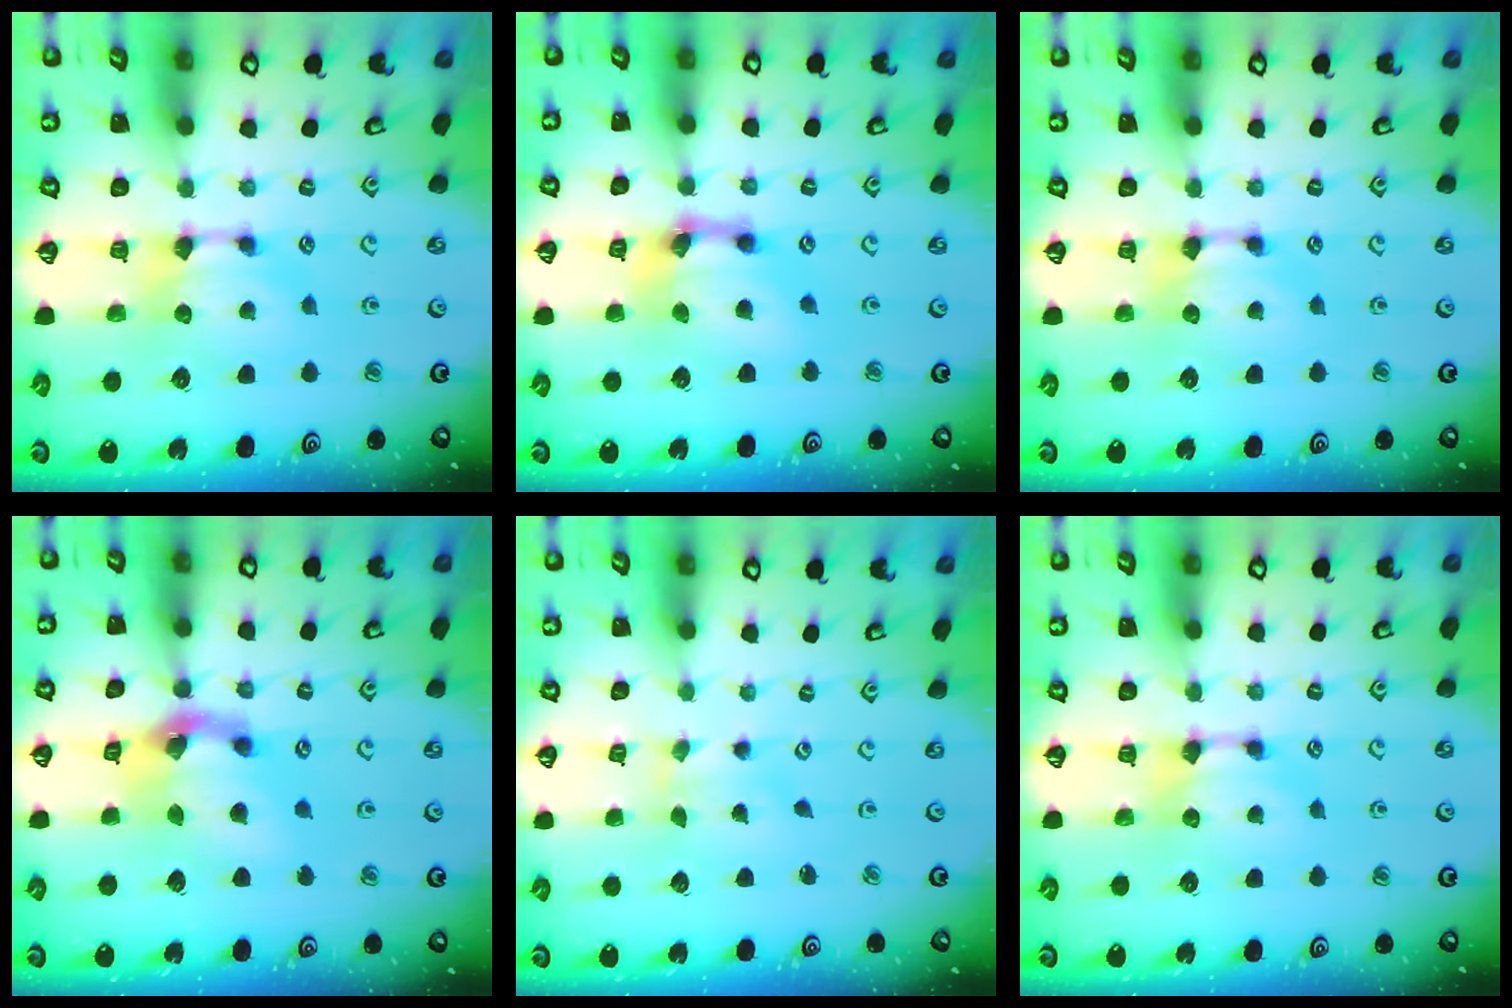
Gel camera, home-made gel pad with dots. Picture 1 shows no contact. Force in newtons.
{"total": 5.4, "press": 4.7, "slide": 2.6}
{"total": 0.0}
{"total": 8.3, "press": 7.9, "slide": 2.4}
{"total": 2.7, "press": 2.6, "slide": 1.0}
{"total": 0.0}